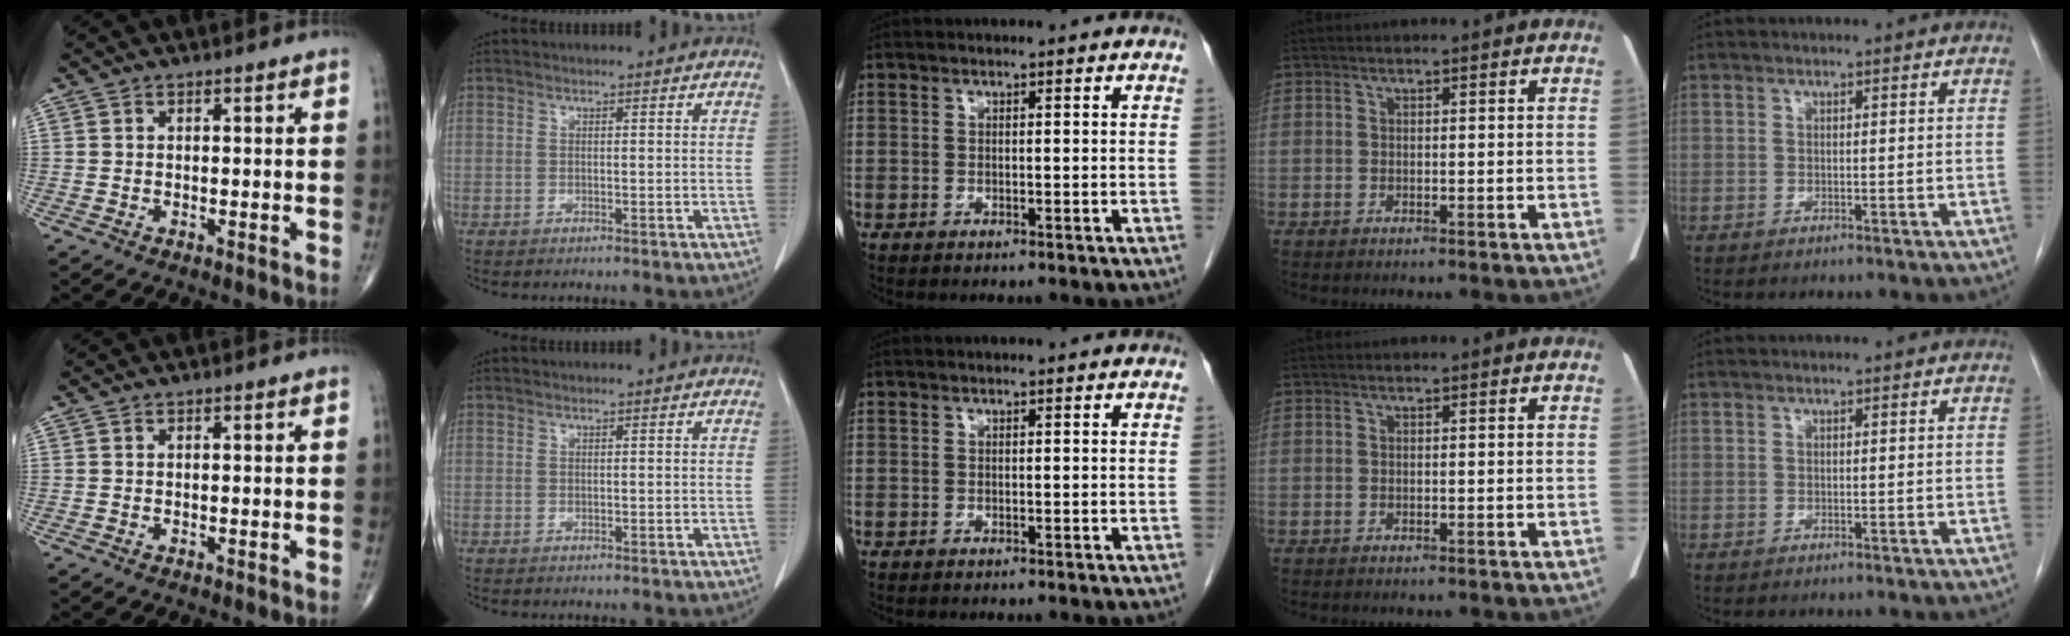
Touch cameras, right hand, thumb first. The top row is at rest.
{}